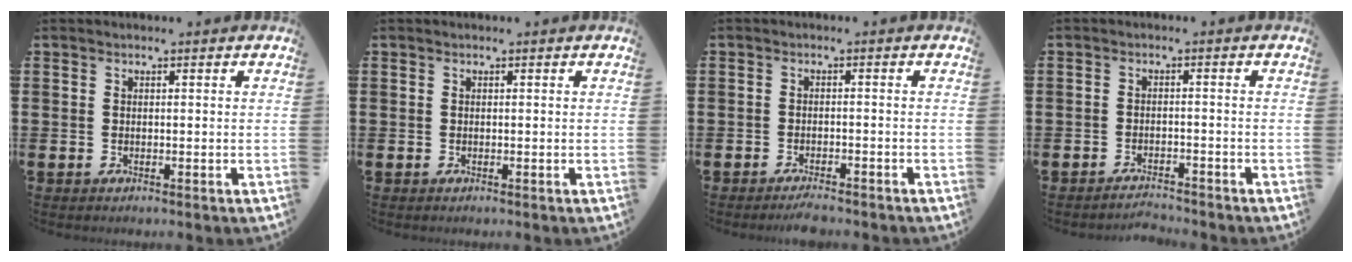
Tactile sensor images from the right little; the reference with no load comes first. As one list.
[{"total": 0.0}, {"total": 1.7, "force": [-1.6, 0.1, 0.5], "torque": [-0.011, 0.002, -0.032]}, {"total": 2.0, "force": [-2.0, 0.0, -0.1], "torque": [-0.005, 0.003, -0.042]}]